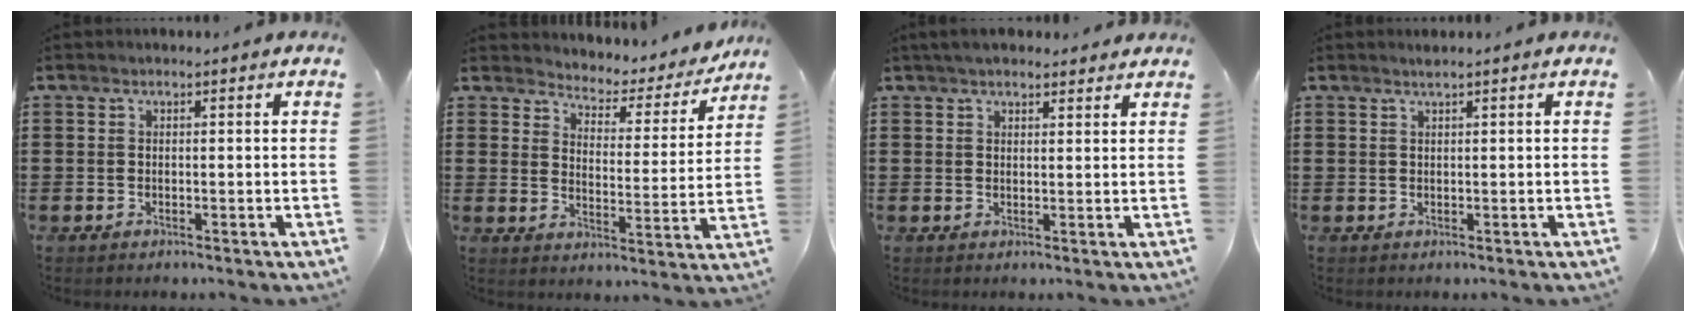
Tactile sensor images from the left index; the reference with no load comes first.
{"total": 3.4, "force": [3.3, 1.0, 0.2], "torque": [-0.021, -0.032, 0.047]}
{"total": 3.2, "force": [2.9, 1.0, 0.9], "torque": [-0.025, 0.001, 0.055]}
{"total": 0.9, "force": [0.7, -0.1, 0.5], "torque": [-0.009, -0.002, 0.013]}